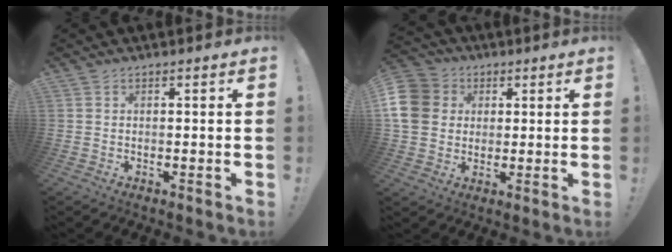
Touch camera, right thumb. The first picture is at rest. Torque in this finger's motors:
{"motor_torque": [0.11, 0.01, 0.06, 0.09, 0.07]}